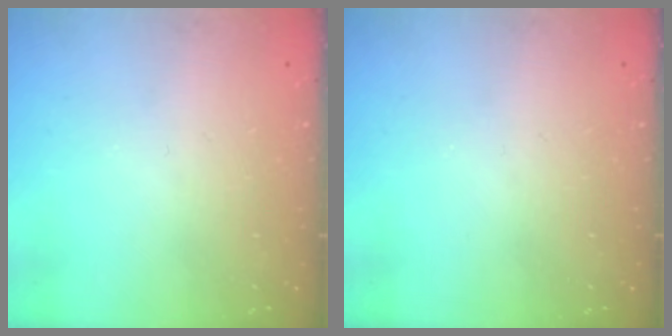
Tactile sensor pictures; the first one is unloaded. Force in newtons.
{"total": 0.0}